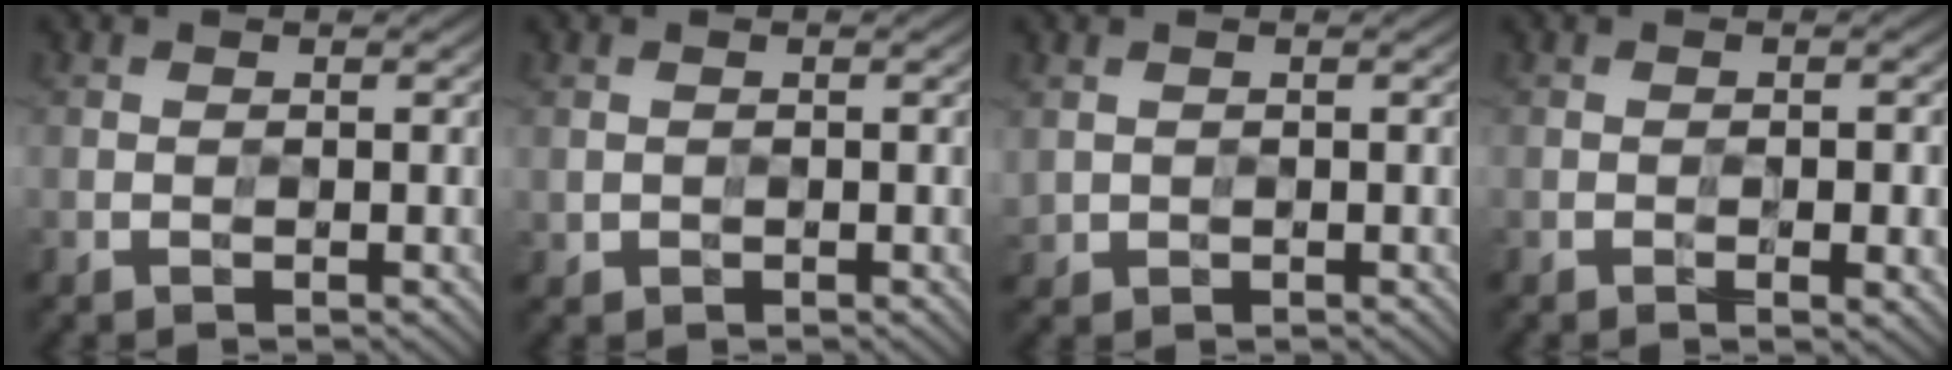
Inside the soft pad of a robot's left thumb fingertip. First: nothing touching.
{"total": 0.7, "force": [0.0, 0.7, 0.3], "torque": [-0.008, -0.006, 0.002]}
{"total": 1.3, "force": [0.3, 1.1, 0.5], "torque": [-0.019, -0.009, 0.007]}
{"total": 2.6, "force": [-0.6, 0.9, 2.4], "torque": [-0.036, -0.003, -0.006]}